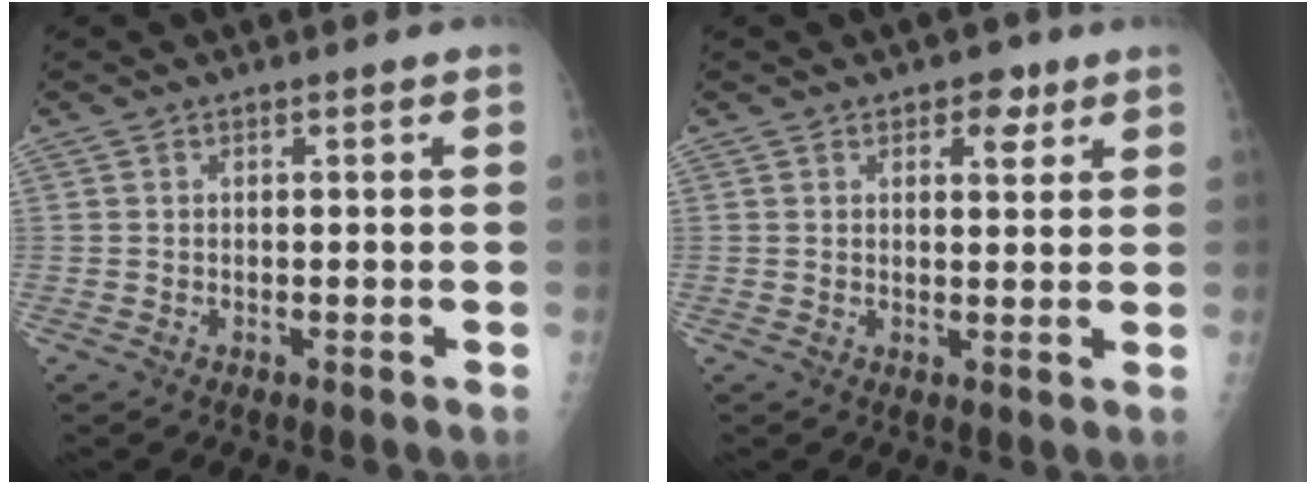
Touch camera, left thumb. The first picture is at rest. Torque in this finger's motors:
{"motor_torque": [-0.28, -0.24, 0.08, 0.01, 0.06]}